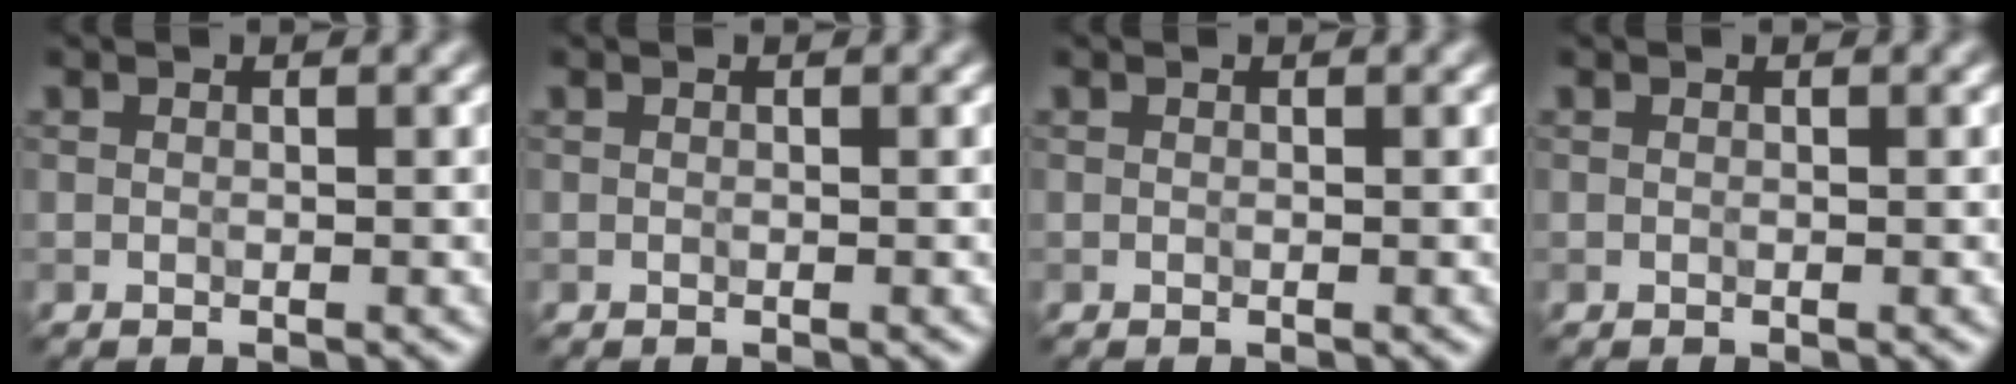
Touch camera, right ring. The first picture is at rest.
{"total": 0.0}
{"total": 0.0}
{"total": 0.0}